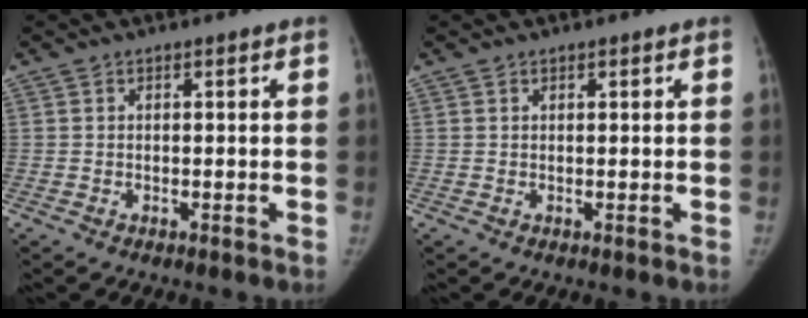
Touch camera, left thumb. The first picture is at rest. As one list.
[{"total": 0.6, "force": [0.4, 0.2, 0.4], "torque": [-0.007, -0.002, 0.007]}]